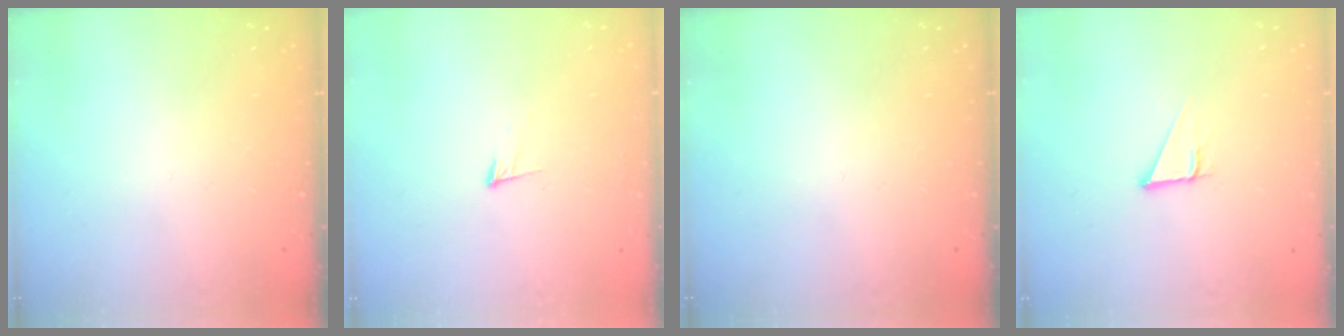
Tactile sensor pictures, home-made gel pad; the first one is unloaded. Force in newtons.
{"total": 8.9, "press": 8.8, "slide": 1.6}
{"total": 0.0}
{"total": 3.0, "press": 3.0, "slide": 0.1}